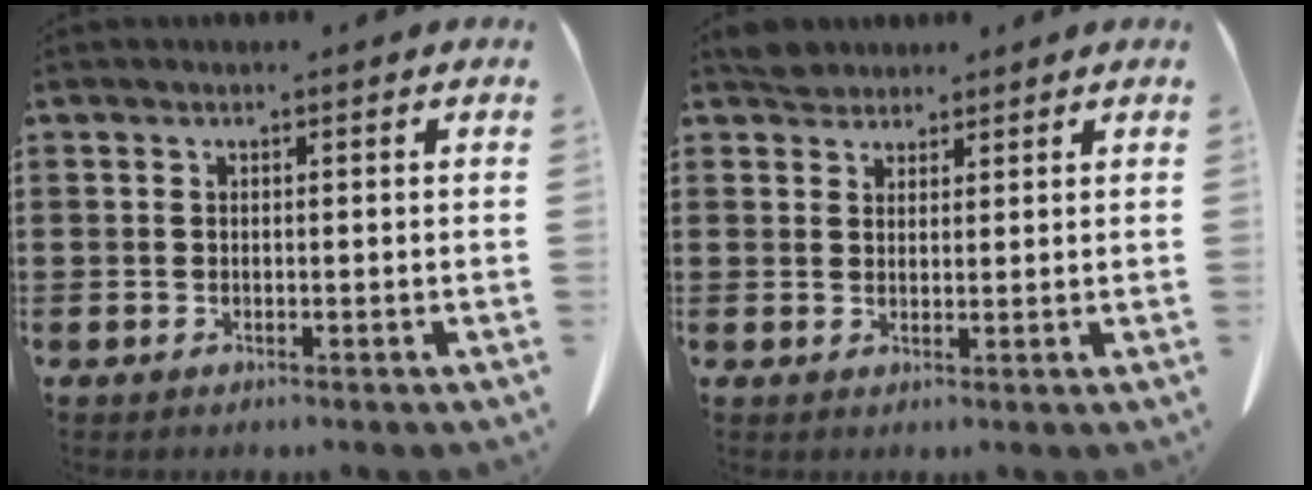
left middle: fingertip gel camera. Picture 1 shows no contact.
{"total": 2.8, "force": [2.6, 0.9, 0.2], "torque": [-0.003, 0.001, 0.050]}